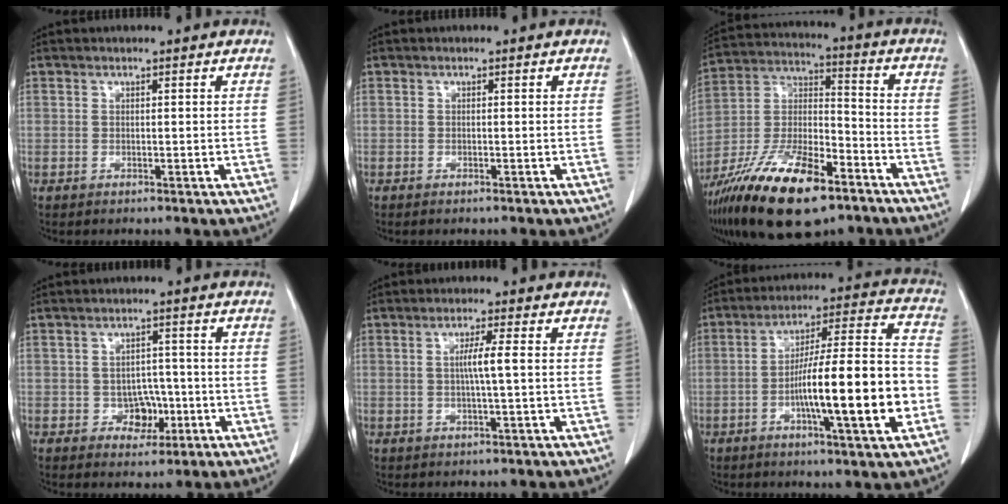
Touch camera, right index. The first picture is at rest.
{"total": 0.6, "force": [-0.5, 0.0, 0.3], "torque": [-0.010, -0.002, -0.008]}
{"total": 20.9, "force": [-13.4, 6.4, 14.6], "torque": [-0.292, -0.013, -0.240]}
{"total": 4.1, "force": [-1.3, 3.2, 2.2], "torque": [-0.021, 0.008, -0.014]}
{"total": 3.4, "force": [0.1, -0.4, 3.4], "torque": [-0.063, -0.001, 0.002]}
{"total": 18.0, "force": [-4.6, 1.3, 17.4], "torque": [-0.279, 0.010, -0.071]}